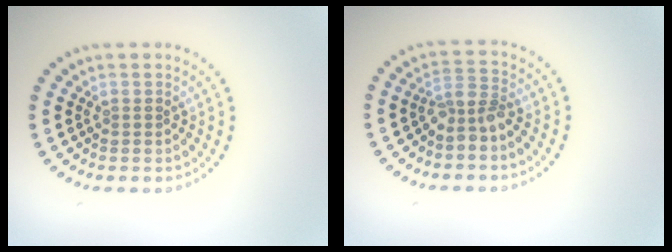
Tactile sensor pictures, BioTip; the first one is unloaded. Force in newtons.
{"total": 2.4, "press": 2.0, "slide": 1.4}